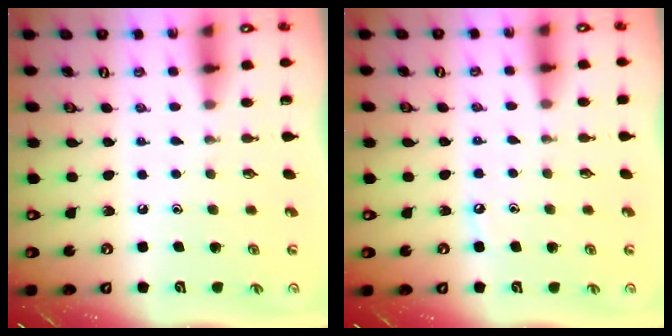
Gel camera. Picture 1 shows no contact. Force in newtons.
{"total": 3.3, "press": 3.3, "slide": 0.5}